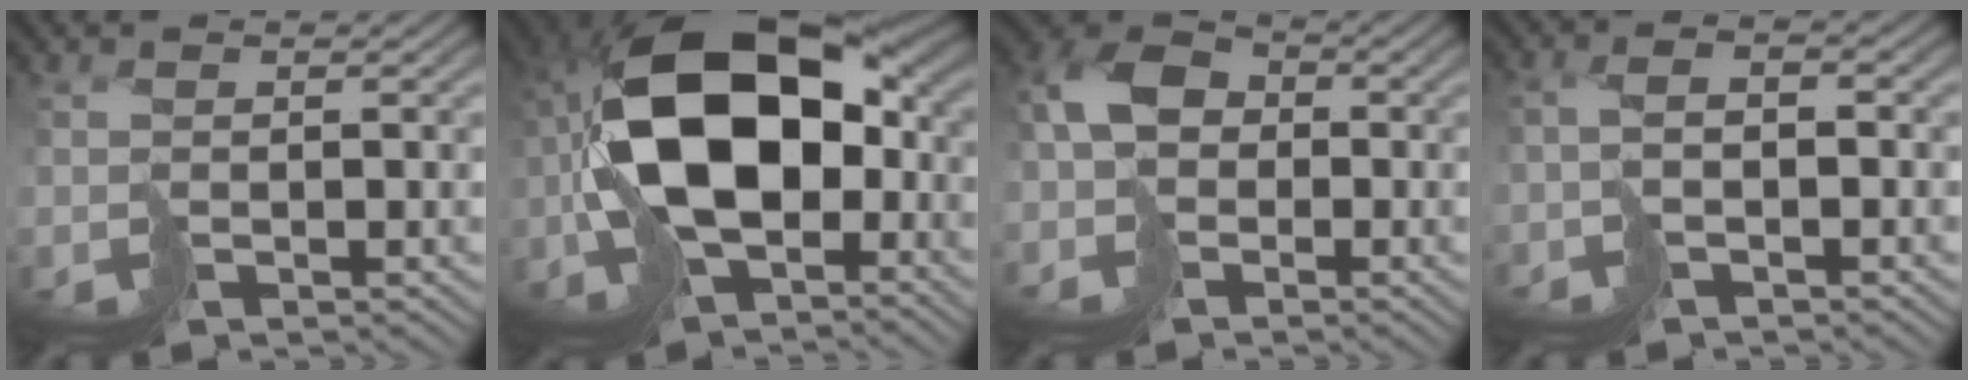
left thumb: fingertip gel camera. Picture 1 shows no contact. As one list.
[{"total": 18.2, "force": [-2.9, 10.9, 14.3], "torque": [-0.278, -0.005, -0.053]}, {"total": 7.3, "force": [-2.1, 5.5, 4.3], "torque": [-0.108, 0.004, -0.056]}, {"total": 3.5, "force": [-1.5, 1.1, 3.0], "torque": [-0.067, 0.003, -0.035]}]